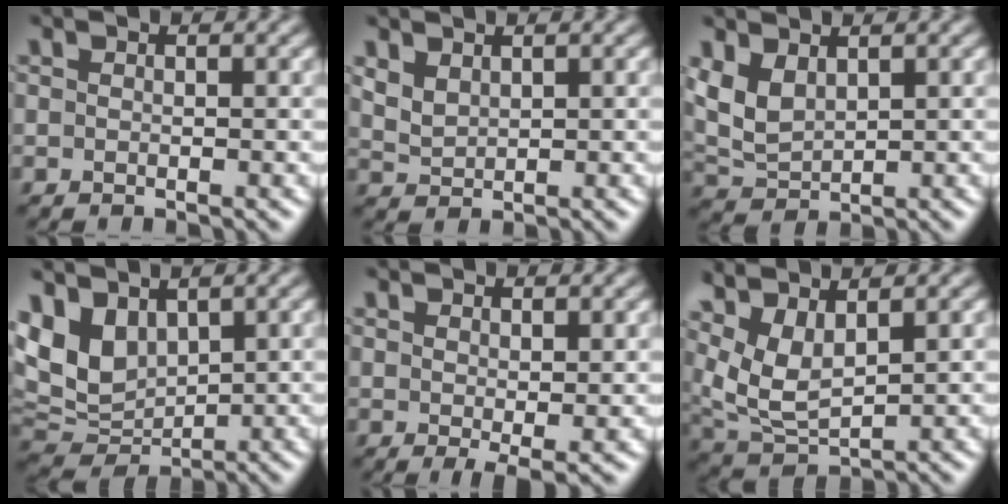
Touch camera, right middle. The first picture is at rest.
{"total": 2.0, "force": [1.4, 1.1, 0.9], "torque": [-0.025, -0.002, 0.035]}
{"total": 3.4, "force": [1.5, 2.0, 2.3], "torque": [-0.060, -0.001, 0.033]}
{"total": 6.1, "force": [2.7, 4.0, 3.8], "torque": [-0.087, -0.004, 0.052]}
{"total": 1.7, "force": [0.7, 0.4, 1.6], "torque": [-0.026, -0.011, 0.016]}
{"total": 5.8, "force": [3.2, 2.5, 4.1], "torque": [-0.099, -0.003, 0.072]}